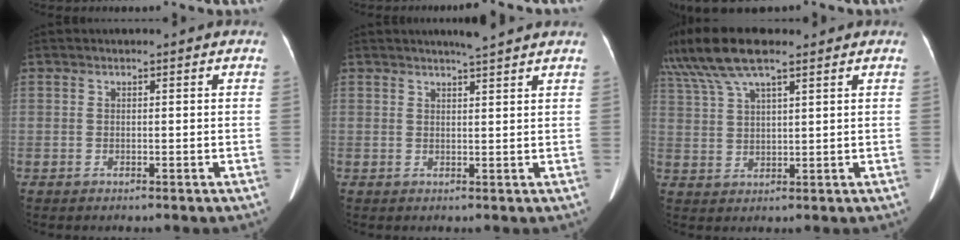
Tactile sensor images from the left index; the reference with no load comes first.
{"total": 4.2, "force": [3.8, -0.5, 1.8], "torque": [-0.027, 0.006, 0.049]}
{"total": 11.8, "force": [9.1, 2.4, 7.2], "torque": [-0.153, 0.036, 0.172]}